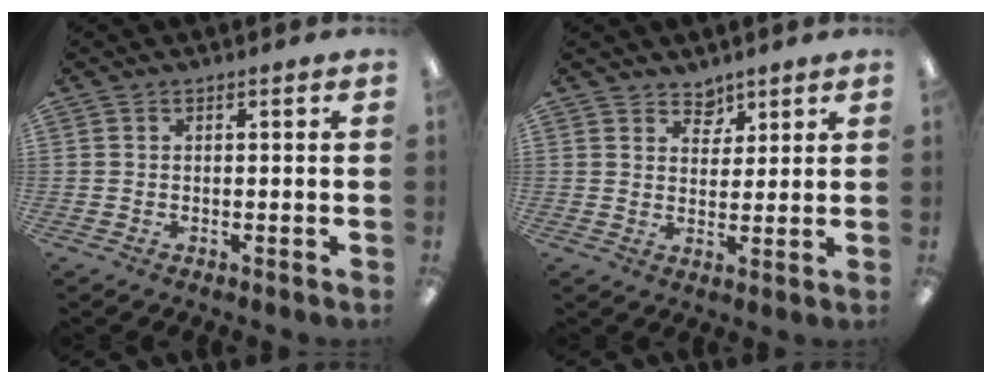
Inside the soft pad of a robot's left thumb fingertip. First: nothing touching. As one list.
[{"total": 4.6, "force": [3.7, 2.6, 0.4], "torque": [0.002, -0.023, 0.066]}]